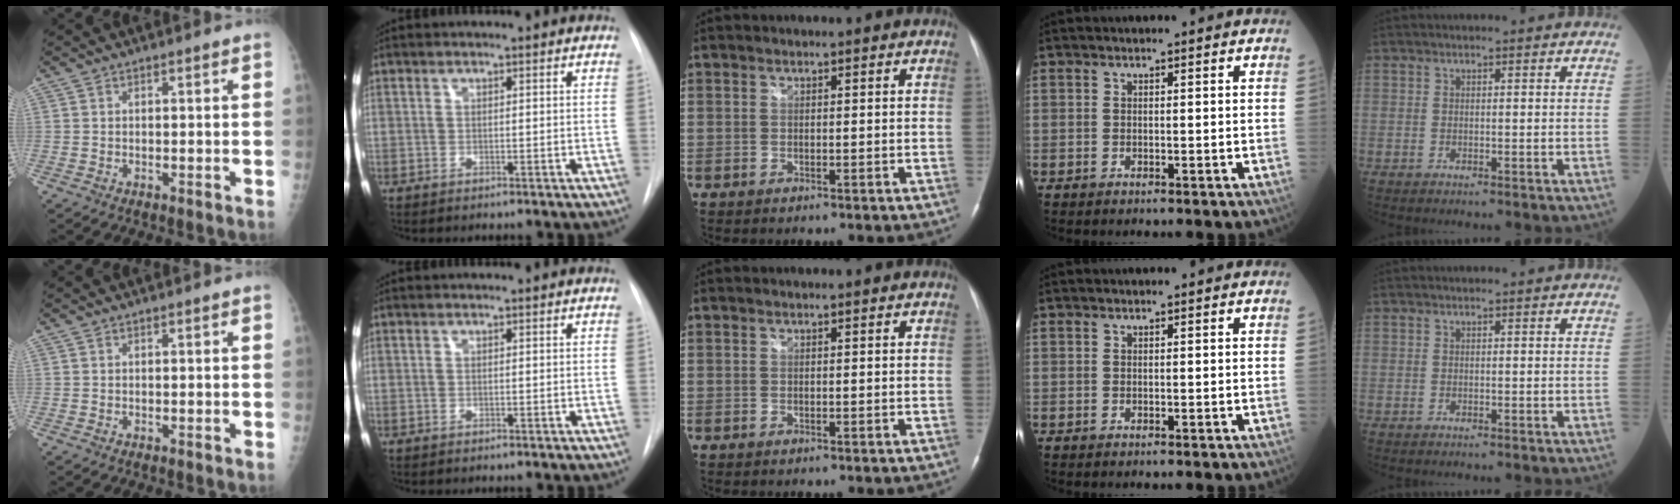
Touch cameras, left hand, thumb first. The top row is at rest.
{}